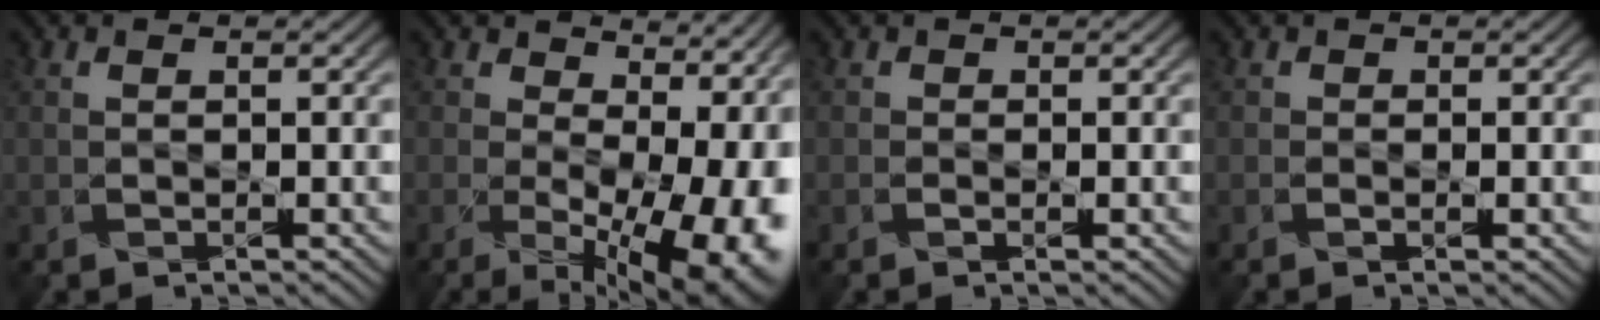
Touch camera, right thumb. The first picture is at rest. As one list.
[{"total": 14.8, "force": [-0.8, 8.6, 12.0], "torque": [-0.144, -0.038, 0.026]}, {"total": 0.7, "force": [-0.6, 0.4, 0.0], "torque": [0.002, -0.008, -0.013]}, {"total": 1.0, "force": [-0.7, 0.5, 0.4], "torque": [-0.005, -0.009, -0.014]}]